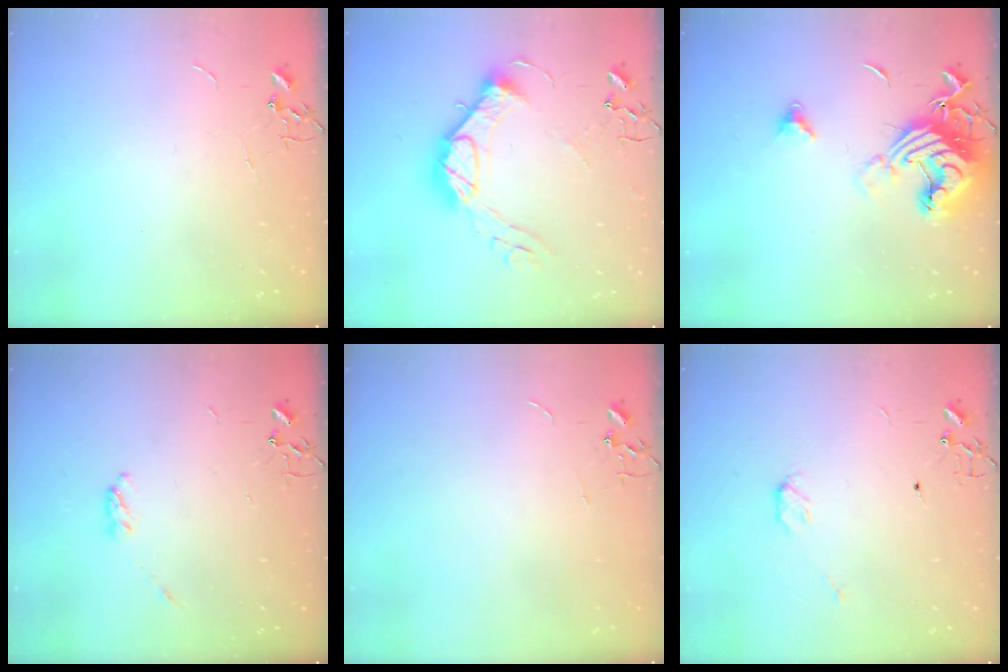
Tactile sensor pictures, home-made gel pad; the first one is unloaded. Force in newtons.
{"total": 14.2, "press": 14.1, "slide": 0.8}
{"total": 16.2, "press": 16.1, "slide": 2.0}
{"total": 3.7, "press": 3.7, "slide": 0.6}
{"total": 0.0}
{"total": 4.0, "press": 4.0, "slide": 0.2}